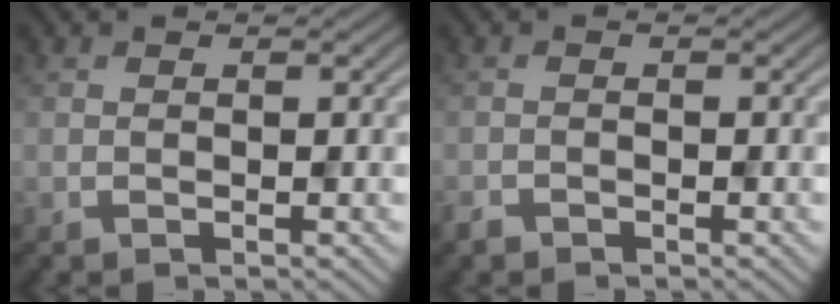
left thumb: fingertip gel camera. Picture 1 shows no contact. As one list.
[{"total": 1.2, "force": [-1.1, 0.4, -0.1], "torque": [0.002, -0.004, -0.021]}]